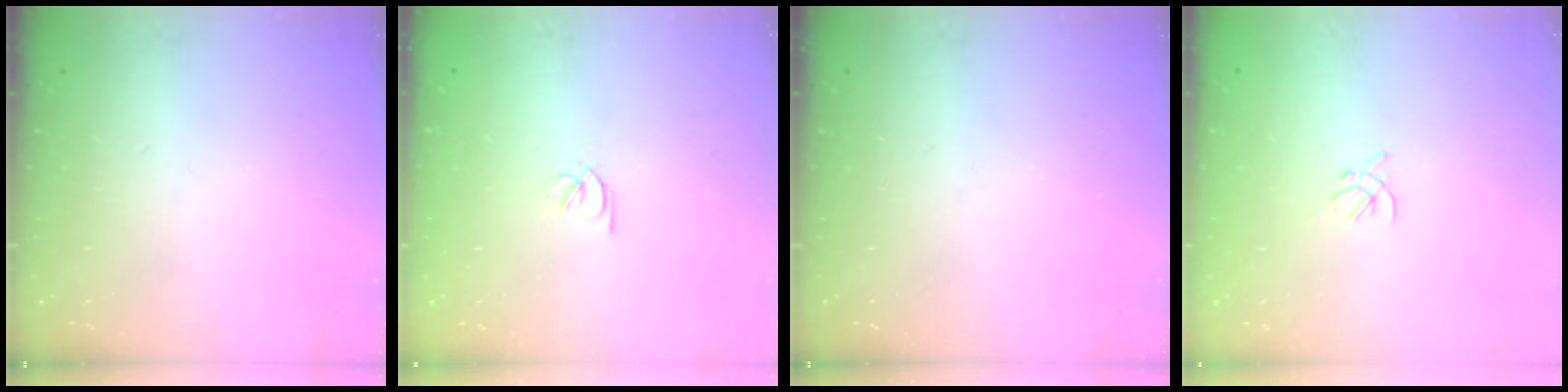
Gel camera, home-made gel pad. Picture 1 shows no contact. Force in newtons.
{"total": 2.1, "press": 2.1, "slide": 0.4}
{"total": 0.0}
{"total": 1.2, "press": 1.1, "slide": 0.5}